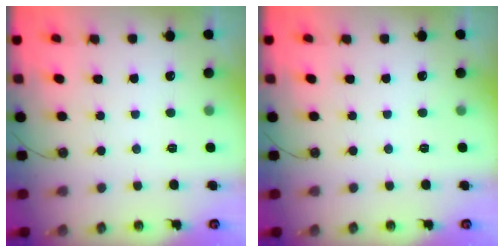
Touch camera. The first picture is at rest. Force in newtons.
{"total": 0.0}